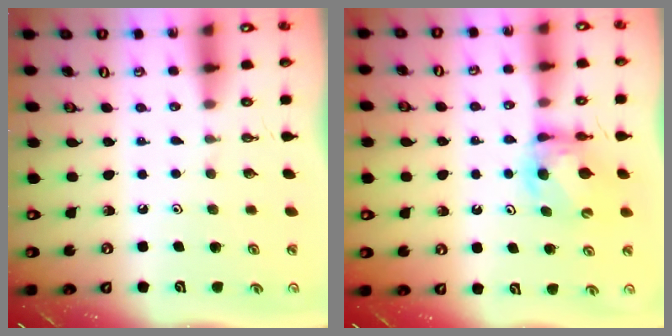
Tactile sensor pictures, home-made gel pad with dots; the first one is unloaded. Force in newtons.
{"total": 6.1, "press": 6.1, "slide": 0.5}